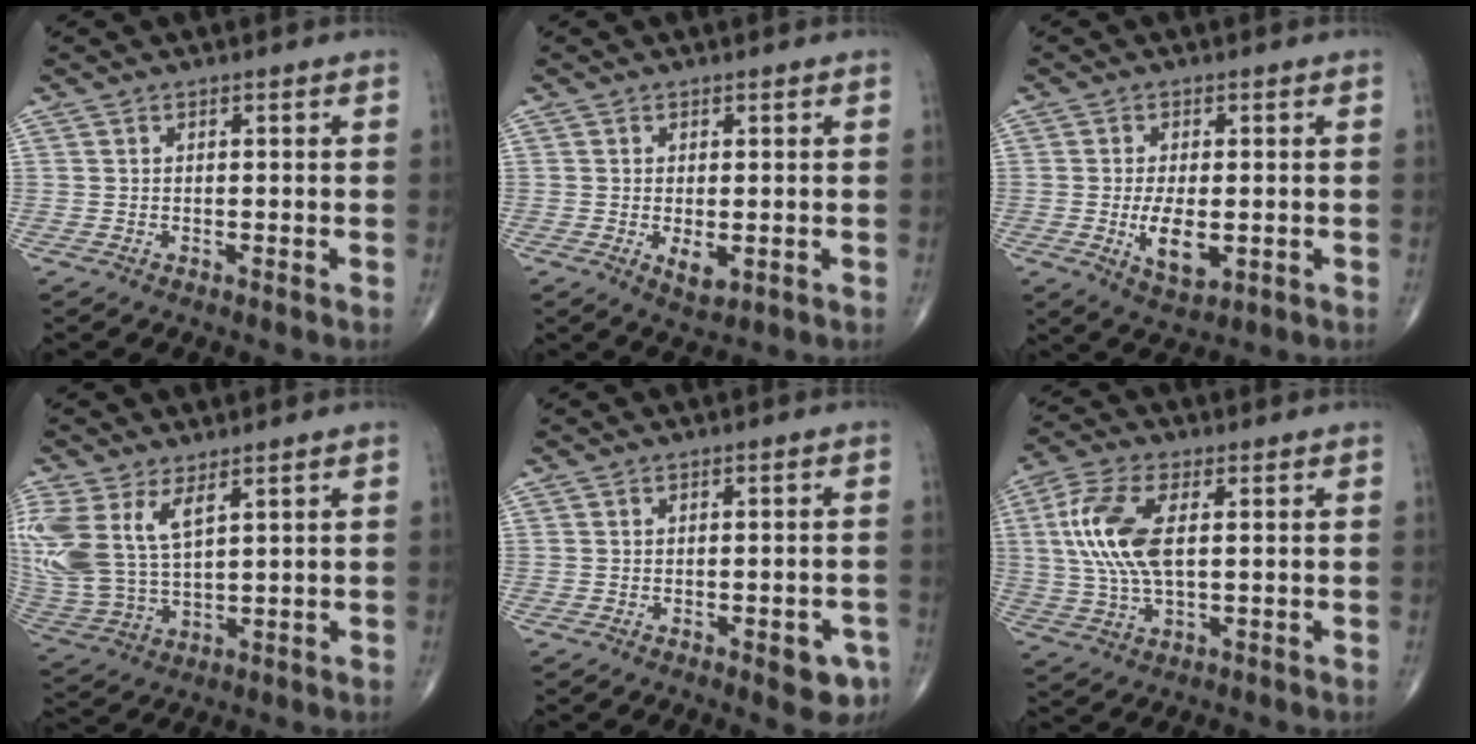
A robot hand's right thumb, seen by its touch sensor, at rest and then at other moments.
{"total": 3.5, "force": [-0.7, 1.7, 3.0], "torque": [-0.042, -0.008, -0.006]}
{"total": 7.1, "force": [-1.2, 3.4, 6.1], "torque": [-0.102, -0.012, -0.013]}
{"total": 14.2, "force": [5.9, 7.0, 10.8], "torque": [-0.254, -0.018, 0.130]}
{"total": 4.9, "force": [-2.4, 2.1, 3.8], "torque": [-0.024, 0.010, -0.025]}
{"total": 12.3, "force": [1.9, 5.6, 10.8], "torque": [-0.248, 0.004, 0.039]}